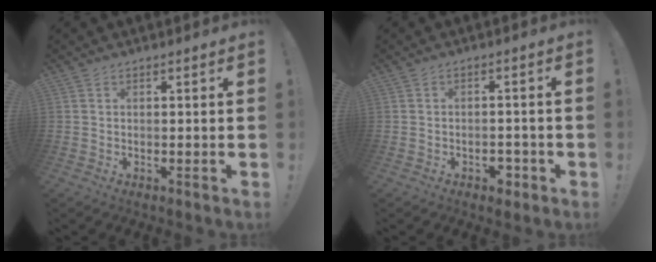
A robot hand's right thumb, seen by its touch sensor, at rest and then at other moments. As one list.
[{"total": 3.3, "force": [-1.8, 2.0, 1.8], "torque": [-0.005, 0.002, -0.034]}]